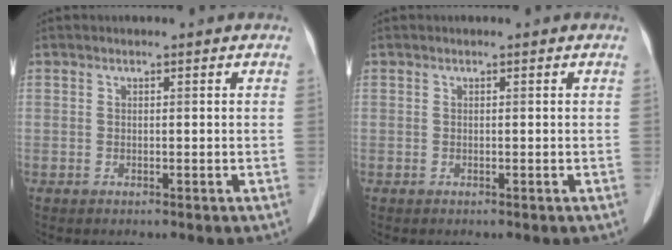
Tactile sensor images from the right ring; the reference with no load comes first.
{"total": 0.0}